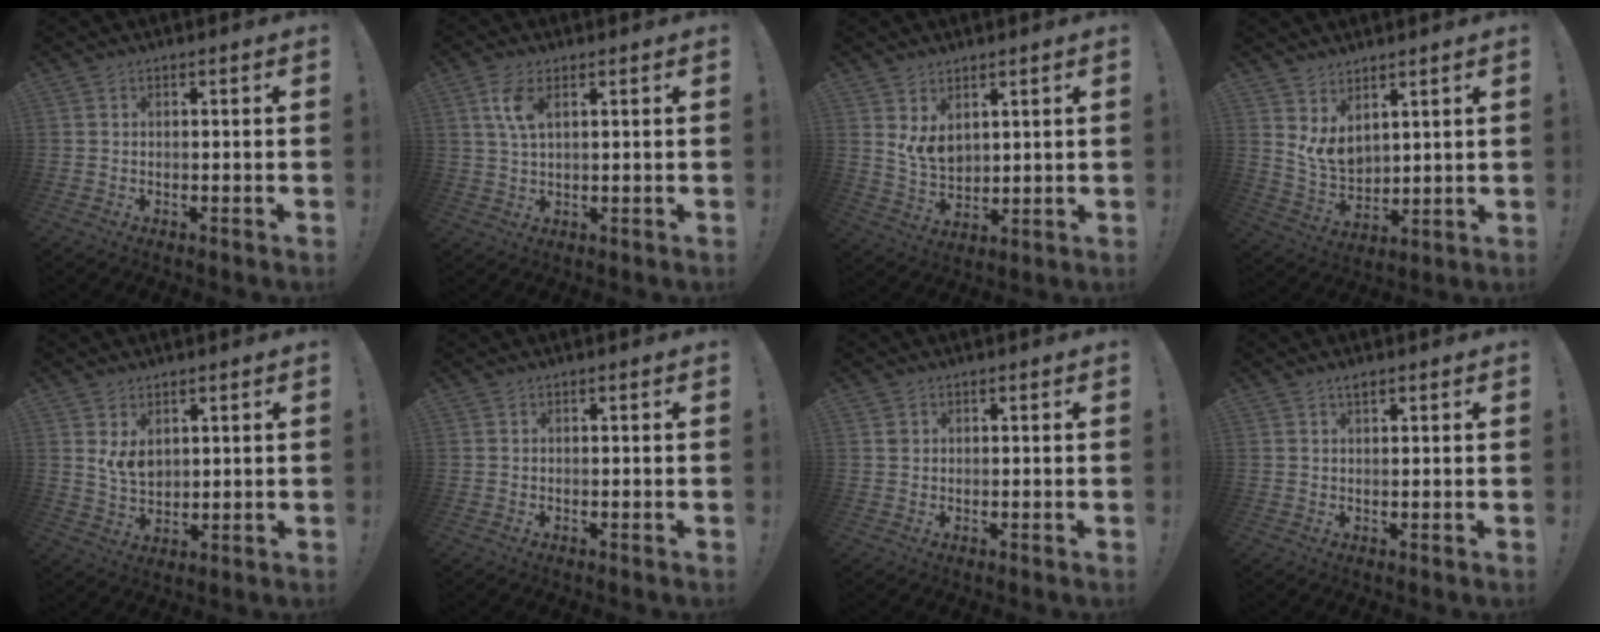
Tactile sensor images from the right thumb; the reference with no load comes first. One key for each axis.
{"total": 6.2, "fx": 2.4, "fy": 2.9, "fz": 4.9, "tx": -0.089, "ty": -0.006, "tz": 0.041}
{"total": 7.5, "fx": 3.8, "fy": 4.9, "fz": 4.2, "tx": -0.065, "ty": -0.025, "tz": 0.078}
{"total": 8.1, "fx": 4.6, "fy": 5.1, "fz": 4.2, "tx": -0.075, "ty": -0.039, "tz": 0.095}
{"total": 6.4, "fx": 2.8, "fy": 4.2, "fz": 3.9, "tx": -0.054, "ty": -0.014, "tz": 0.054}
{"total": 0.0}
{"total": 1.4, "fx": 0.7, "fy": 1.2, "fz": 0.3, "tx": 0.000, "ty": 0.001, "tz": 0.012}
{"total": 1.6, "fx": 1.2, "fy": 0.2, "fz": 1.0, "tx": -0.011, "ty": -0.005, "tz": 0.020}